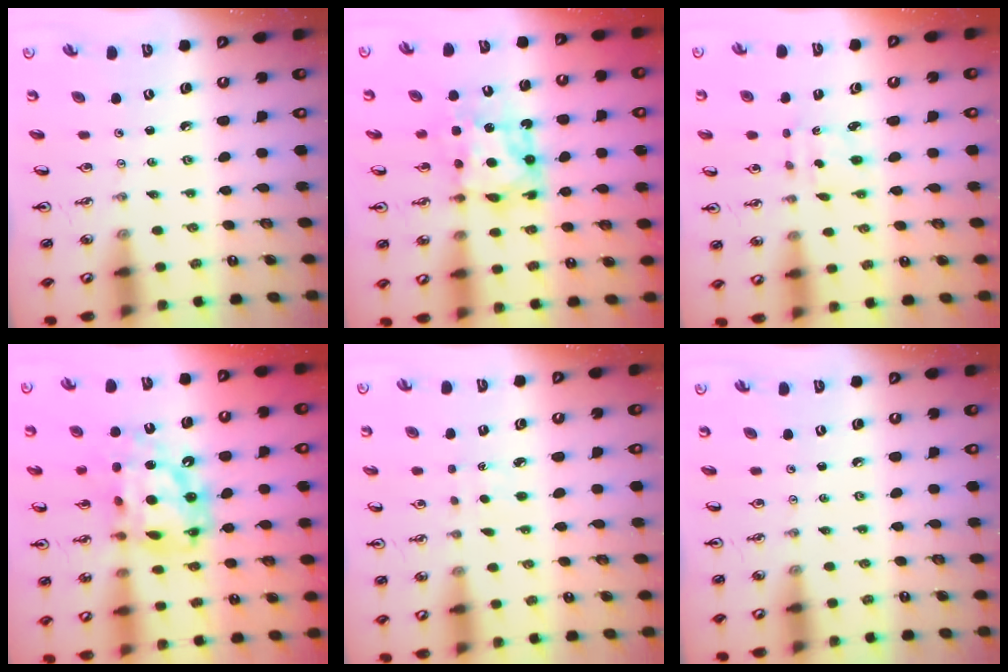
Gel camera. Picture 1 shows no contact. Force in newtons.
{"total": 7.3, "press": 7.3, "slide": 0.6}
{"total": 2.9, "press": 2.8, "slide": 0.6}
{"total": 18.2, "press": 18.1, "slide": 2.0}
{"total": 1.4, "press": 1.4, "slide": 0.2}
{"total": 0.0}